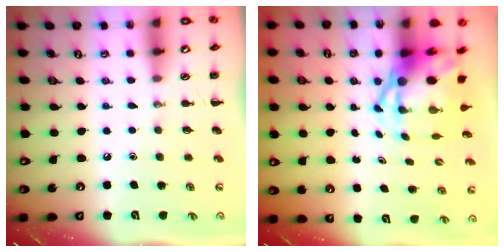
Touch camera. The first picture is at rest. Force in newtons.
{"total": 6.2, "press": 6.0, "slide": 1.6}